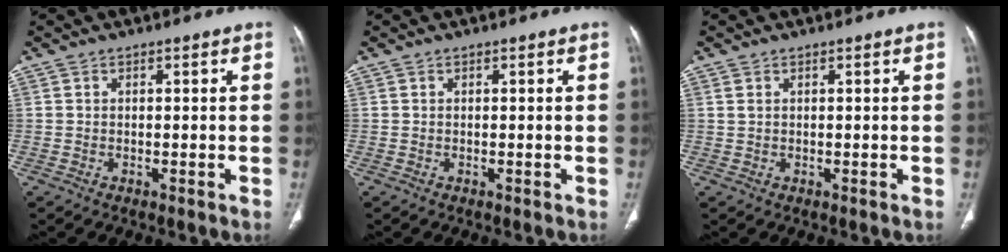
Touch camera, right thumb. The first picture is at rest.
{"total": 0.0}
{"total": 0.8, "force": [0.4, 0.4, 0.5], "torque": [-0.011, 0.008, 0.012]}